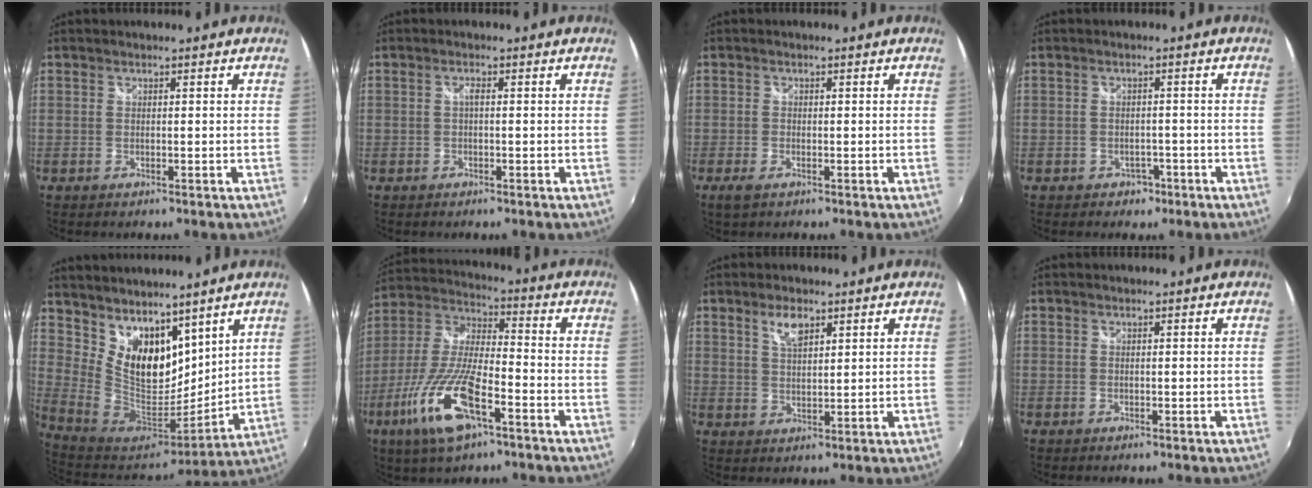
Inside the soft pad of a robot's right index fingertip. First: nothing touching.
{"total": 0.9, "force": [-0.1, 0.2, 0.9], "torque": [-0.017, 0.004, -0.003]}
{"total": 2.3, "force": [-1.5, 0.8, 1.6], "torque": [-0.035, -0.006, -0.026]}
{"total": 3.2, "force": [-1.8, 2.5, 0.8], "torque": [-0.022, 0.003, -0.021]}
{"total": 15.8, "force": [10.0, 9.1, 8.1], "torque": [-0.161, 0.000, 0.203]}
{"total": 17.0, "force": [-8.4, 5.1, 13.9], "torque": [-0.302, -0.026, -0.164]}
{"total": 4.3, "force": [2.6, 1.8, 2.9], "torque": [-0.051, 0.003, 0.047]}
{"total": 0.0}